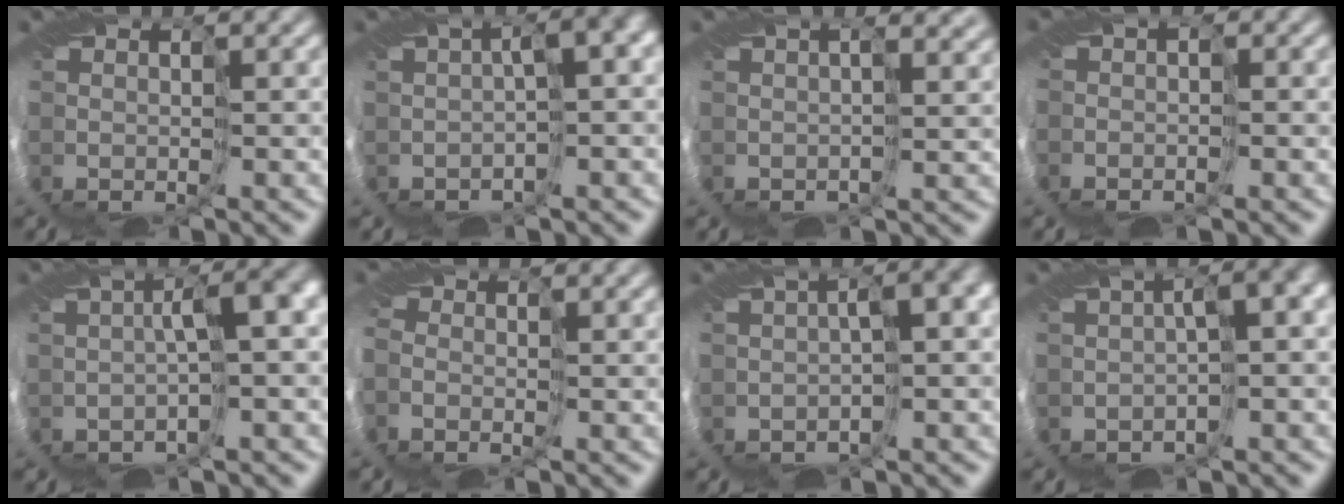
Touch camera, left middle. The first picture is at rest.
{"total": 7.0, "force": [-1.3, 2.9, 6.3], "torque": [-0.077, 0.016, -0.008]}
{"total": 6.2, "force": [3.9, 2.7, 4.0], "torque": [-0.069, 0.032, 0.051]}
{"total": 2.3, "force": [-1.1, 1.6, 1.3], "torque": [-0.019, 0.006, -0.016]}
{"total": 4.0, "force": [-0.2, 0.3, 4.0], "torque": [-0.047, 0.014, -0.003]}
{"total": 2.2, "force": [-0.8, 1.6, 1.4], "torque": [-0.022, 0.009, -0.013]}
{"total": 4.3, "force": [-0.9, 1.3, 4.0], "torque": [-0.046, 0.012, -0.009]}
{"total": 5.7, "force": [-1.4, 2.1, 5.1], "torque": [-0.062, 0.011, -0.010]}